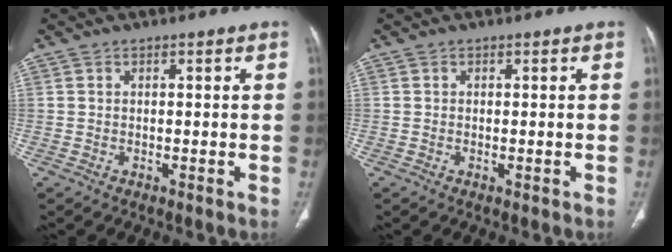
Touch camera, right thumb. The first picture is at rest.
{"total": 0.0}